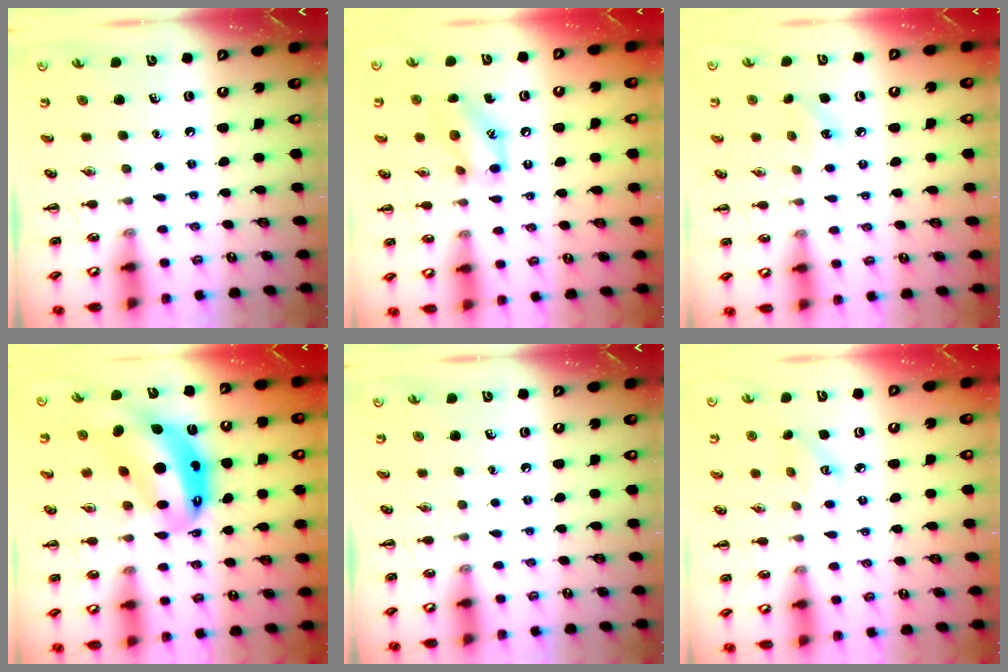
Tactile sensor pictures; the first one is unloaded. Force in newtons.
{"total": 12.2, "press": 12.0, "slide": 1.9}
{"total": 6.1, "press": 5.9, "slide": 1.7}
{"total": 13.6, "press": 13.1, "slide": 3.5}
{"total": 0.0}
{"total": 3.2, "press": 3.1, "slide": 0.9}